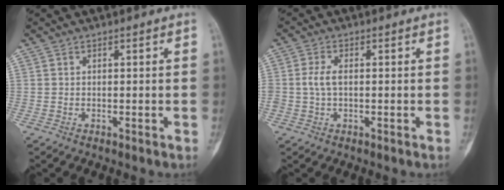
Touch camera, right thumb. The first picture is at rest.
{"total": 3.1, "force": [0.0, 1.6, 2.6], "torque": [-0.062, 0.006, -0.002]}